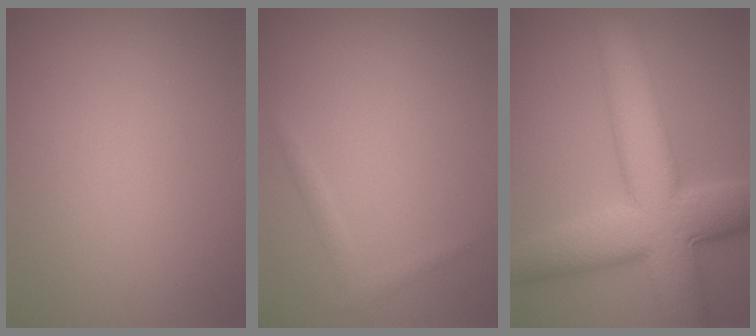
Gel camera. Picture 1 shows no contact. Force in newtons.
{"total": 1.0, "press": 1.0, "slide": 0.0}
{"total": 11.2, "press": 11.2, "slide": 0.3}